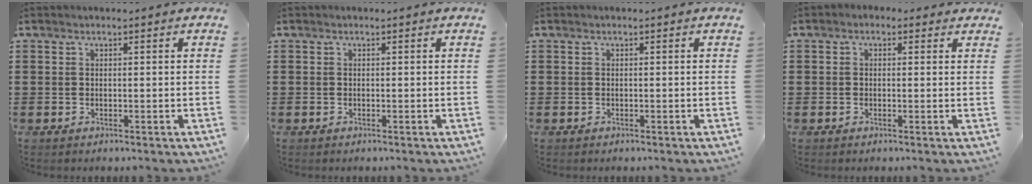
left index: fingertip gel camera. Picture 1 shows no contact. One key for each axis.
{"total": 0.0}
{"total": 0.0}
{"total": 1.2, "fx": 0.2, "fy": 1.0, "fz": 0.7, "tx": -0.015, "ty": 0.007, "tz": 0.002}